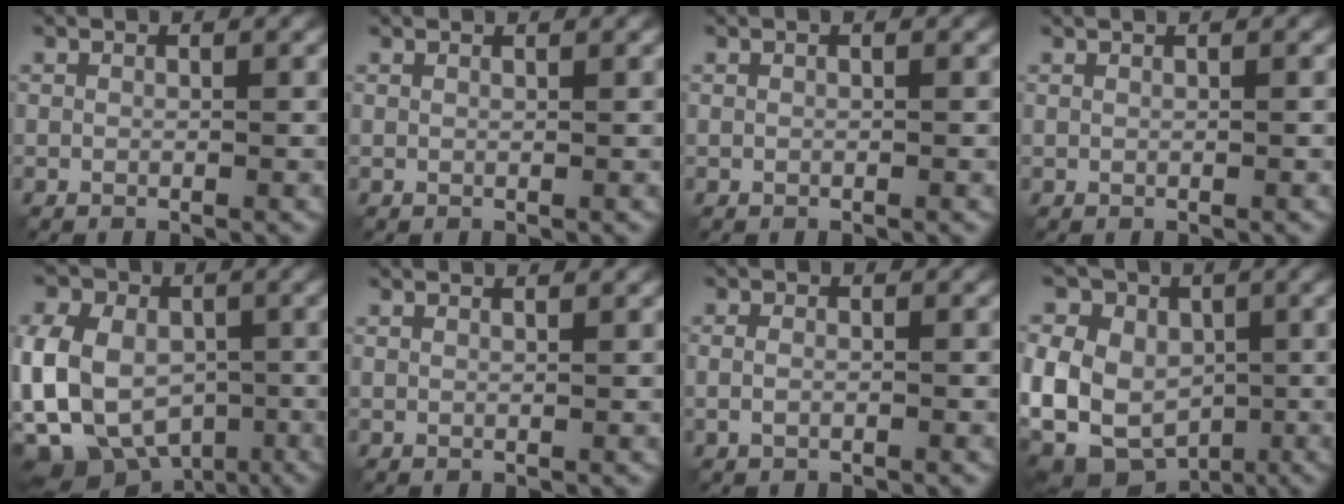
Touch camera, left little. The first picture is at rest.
{"total": 0.6, "force": [0.5, 0.1, 0.3], "torque": [-0.004, 0.001, 0.000]}
{"total": 0.0}
{"total": 1.0, "force": [0.6, 0.3, 0.7], "torque": [-0.004, -0.001, 0.001]}
{"total": 14.0, "force": [-3.8, 11.1, 7.6], "torque": [-0.165, -0.013, -0.084]}
{"total": 1.7, "force": [1.2, 0.6, 1.0], "torque": [0.002, 0.006, -0.003]}
{"total": 1.2, "force": [-0.5, 0.6, 0.9], "torque": [-0.018, -0.003, -0.008]}
{"total": 14.6, "force": [-1.9, 12.5, 7.3], "torque": [-0.166, 0.017, -0.059]}